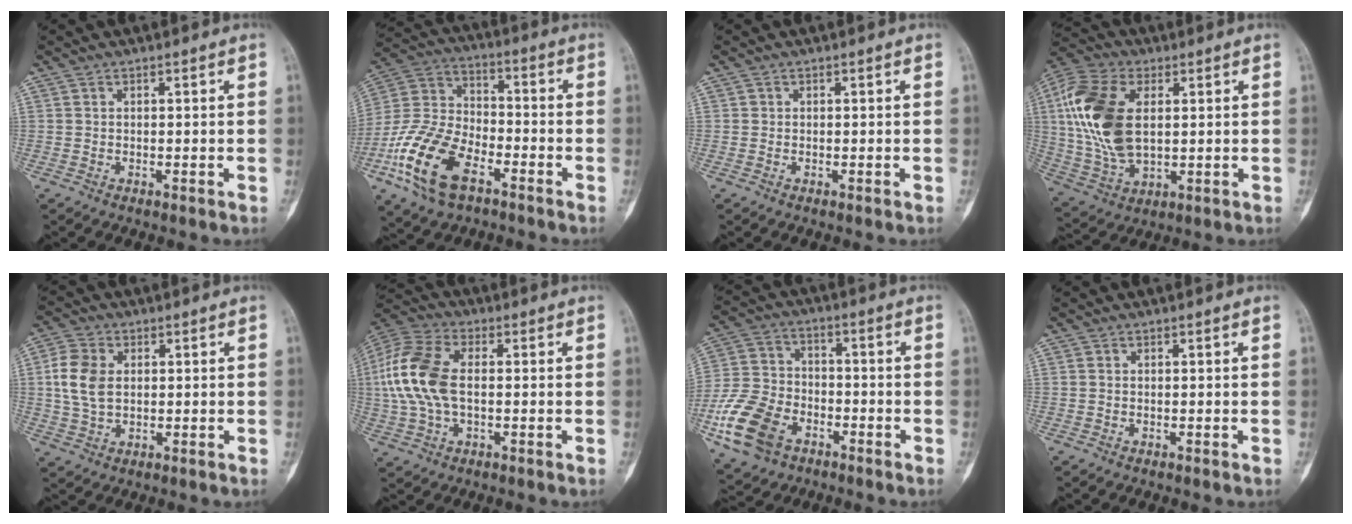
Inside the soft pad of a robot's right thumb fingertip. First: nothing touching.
{"total": 17.5, "force": [-8.3, 9.3, 12.2], "torque": [-0.246, 0.038, -0.164]}
{"total": 0.0}
{"total": 18.4, "force": [3.0, 10.6, 14.7], "torque": [-0.311, -0.003, 0.056]}
{"total": 7.8, "force": [1.0, 5.3, 5.7], "torque": [-0.118, 0.007, 0.021]}
{"total": 14.5, "force": [0.5, 8.2, 11.9], "torque": [-0.268, 0.020, 0.005]}
{"total": 14.6, "force": [-6.6, 9.9, 8.5], "torque": [-0.163, 0.026, -0.125]}
{"total": 0.0}